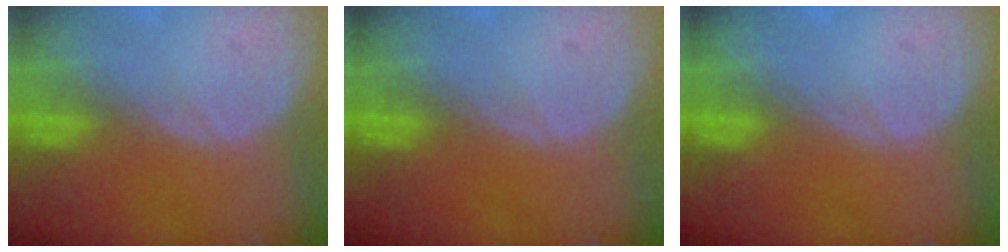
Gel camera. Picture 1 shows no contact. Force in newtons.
{"total": 0.0}
{"total": 0.0}